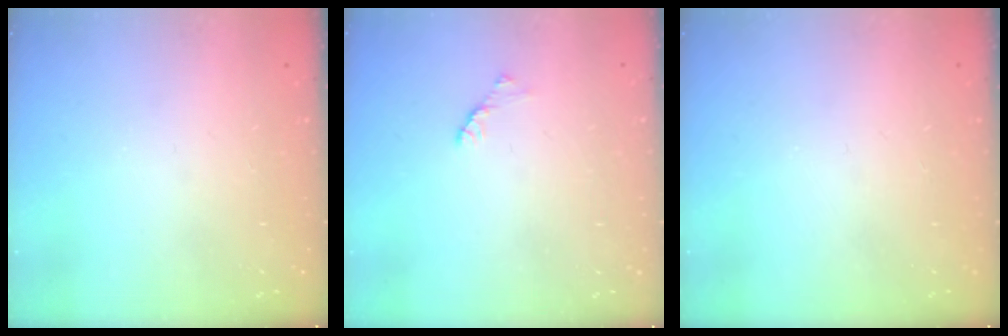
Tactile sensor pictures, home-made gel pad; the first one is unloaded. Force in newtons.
{"total": 1.7, "press": 1.6, "slide": 0.4}
{"total": 0.0}